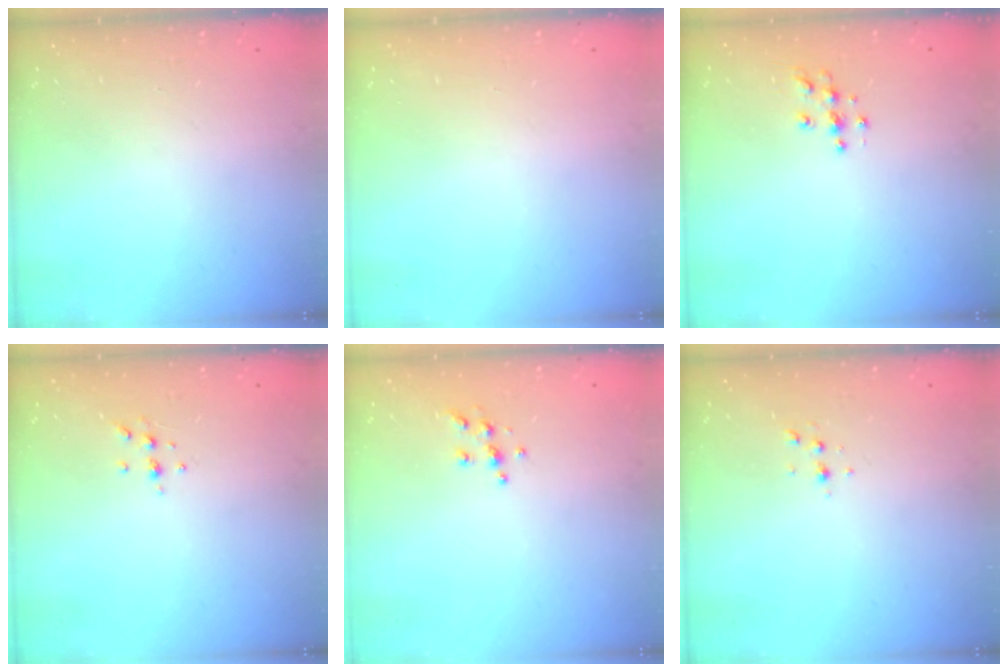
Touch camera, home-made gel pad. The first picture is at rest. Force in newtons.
{"total": 0.0}
{"total": 5.1, "press": 5.1, "slide": 0.3}
{"total": 5.2, "press": 5.1, "slide": 0.9}
{"total": 5.5, "press": 5.5, "slide": 0.5}
{"total": 3.7, "press": 3.2, "slide": 1.7}